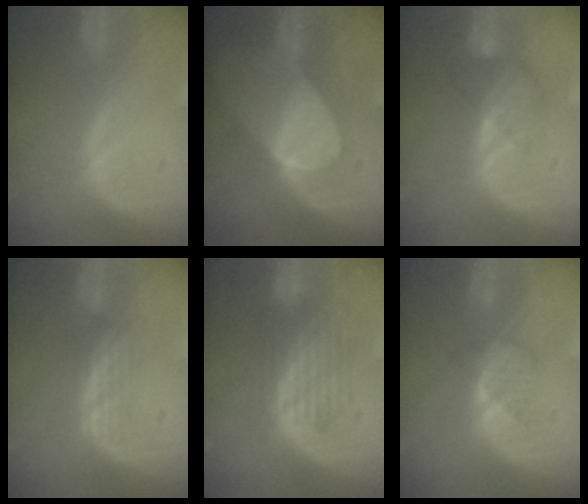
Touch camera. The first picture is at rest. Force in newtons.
{"total": 7.2, "press": 7.0, "slide": 1.7}
{"total": 4.5, "press": 3.9, "slide": 2.3}
{"total": 2.4, "press": 2.3, "slide": 0.8}
{"total": 5.9, "press": 5.9, "slide": 0.4}
{"total": 2.5, "press": 2.5, "slide": 0.4}